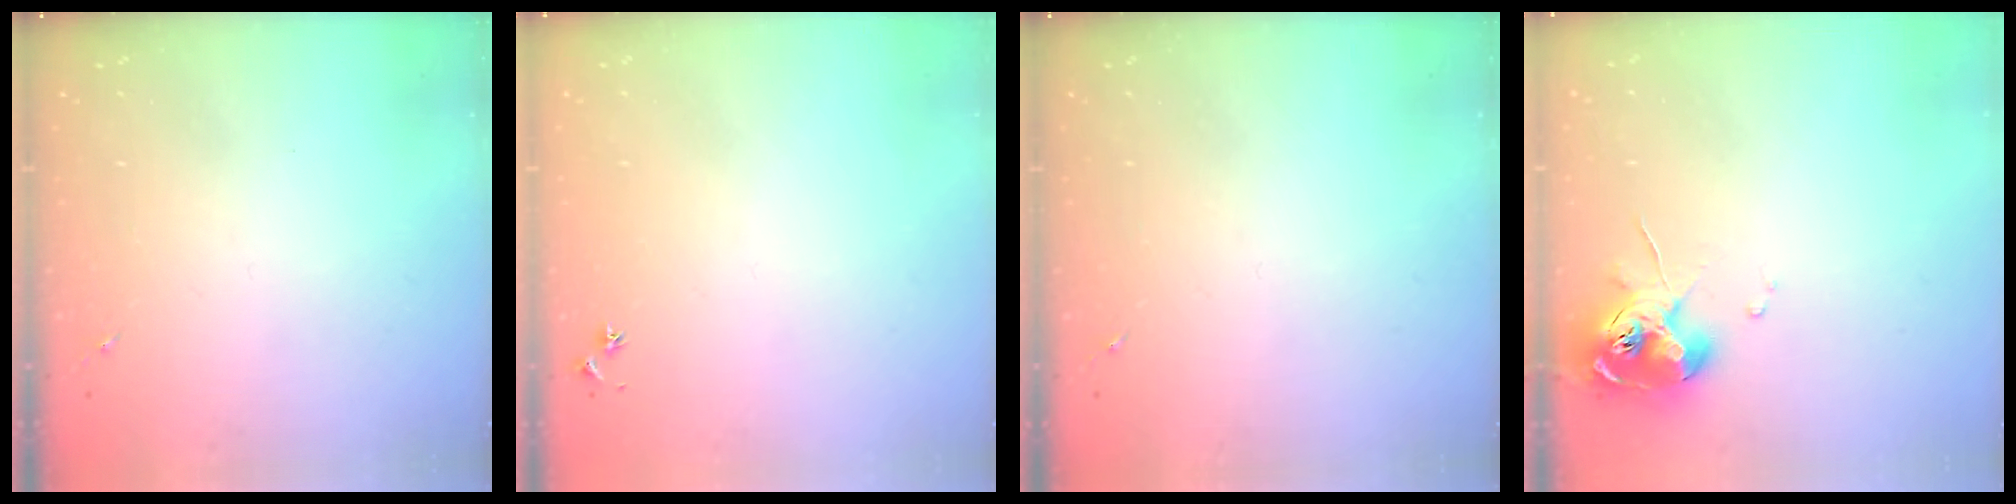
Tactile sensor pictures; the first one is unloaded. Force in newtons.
{"total": 2.9, "press": 2.8, "slide": 0.3}
{"total": 0.0}
{"total": 10.4, "press": 10.3, "slide": 1.0}